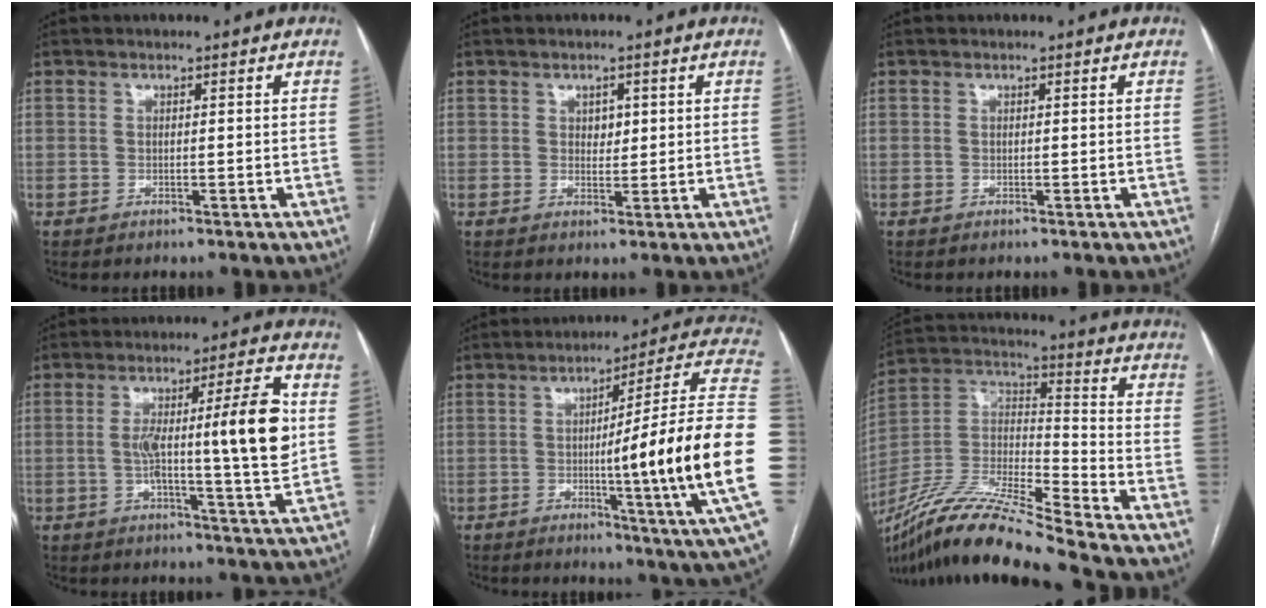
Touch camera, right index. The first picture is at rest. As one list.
[{"total": 2.0, "force": [0.7, 1.3, 1.4], "torque": [-0.016, -0.002, 0.010]}, {"total": 0.0}, {"total": 13.1, "force": [0.8, 0.1, 13.0], "torque": [-0.199, 0.004, 0.008]}, {"total": 24.0, "force": [-3.1, -2.6, 23.7], "torque": [-0.250, -0.001, -0.065]}, {"total": 17.7, "force": [-14.4, -0.2, 10.2], "torque": [-0.213, -0.008, -0.271]}]